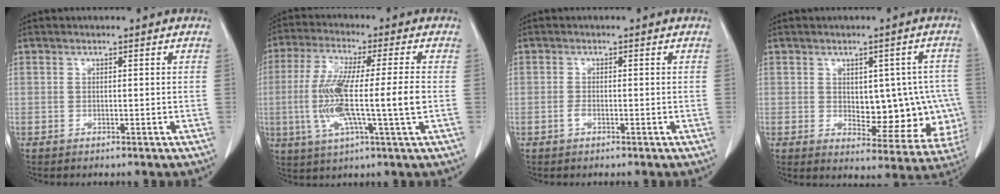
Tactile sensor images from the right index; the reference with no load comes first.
{"total": 13.2, "force": [-1.4, 0.3, 13.2], "torque": [-0.260, -0.005, -0.032]}
{"total": 0.9, "force": [-0.5, 0.3, 0.7], "torque": [-0.015, 0.001, -0.009]}
{"total": 12.5, "force": [-0.5, 6.4, 10.7], "torque": [-0.120, 0.013, 0.013]}